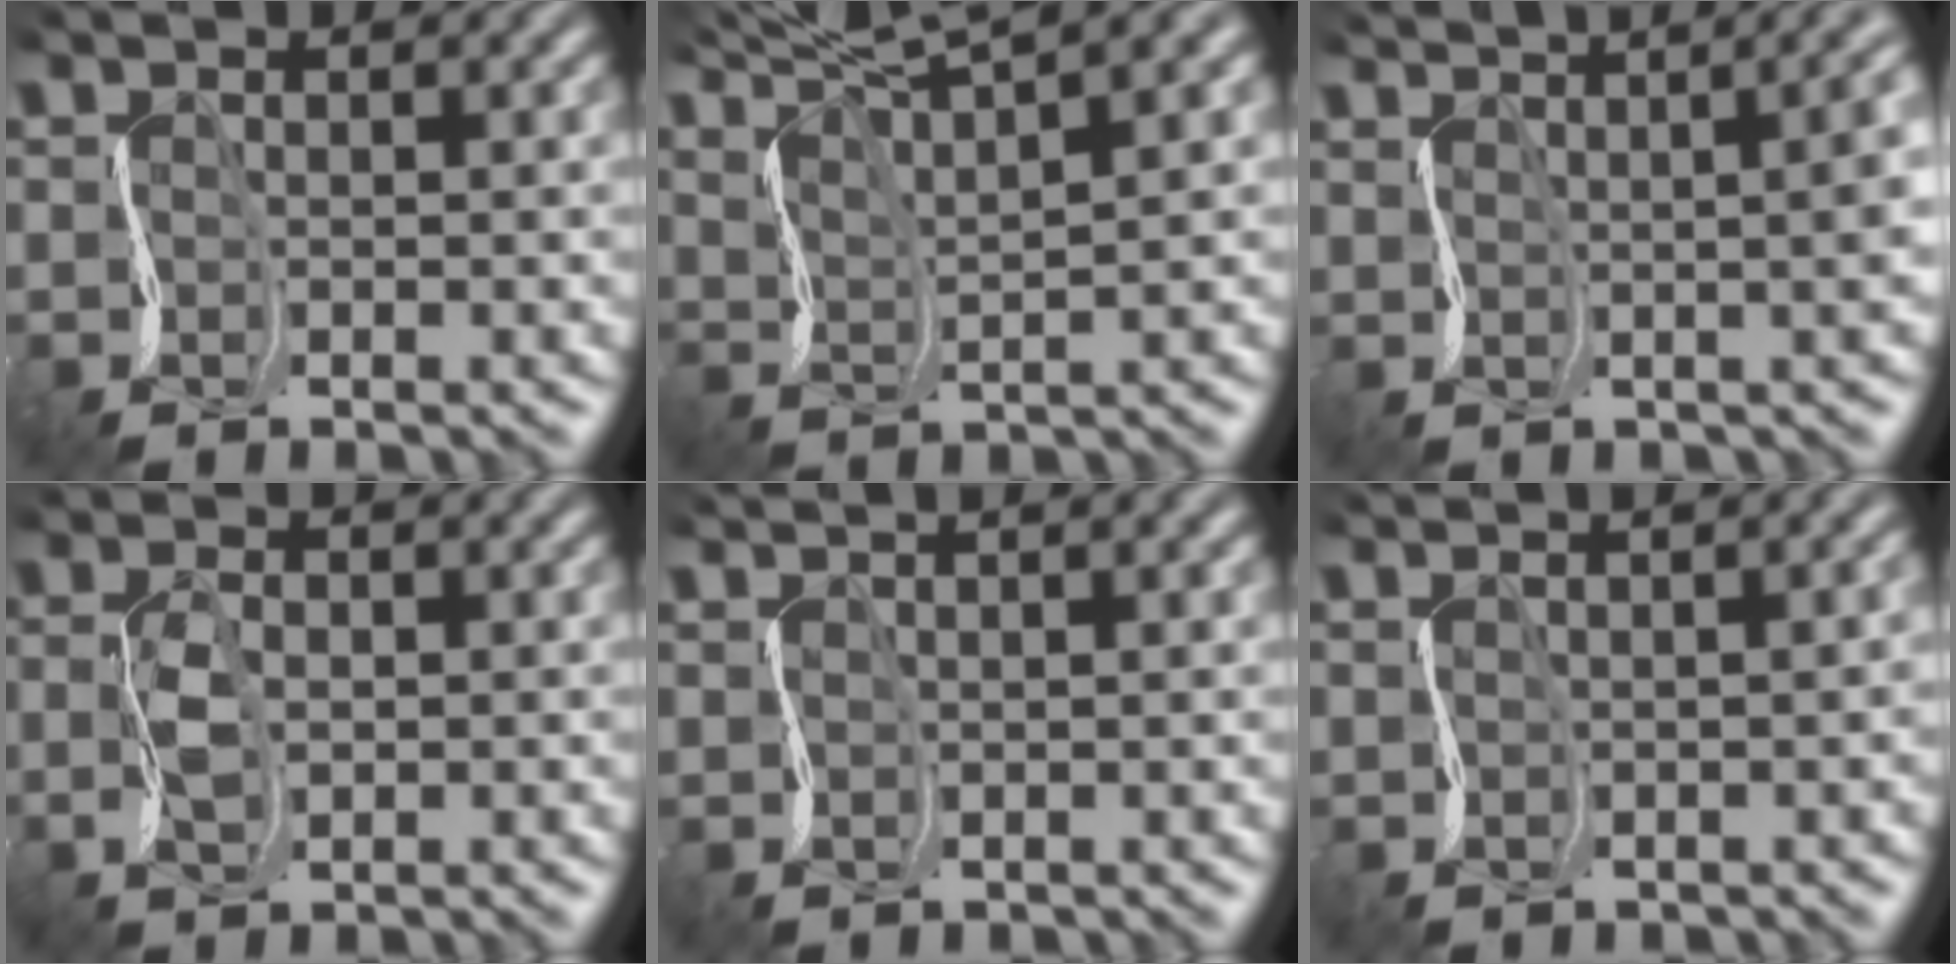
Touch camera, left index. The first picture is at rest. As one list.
[{"total": 8.3, "force": [7.8, 0.1, 2.8], "torque": [-0.070, 0.028, 0.122]}, {"total": 10.3, "force": [3.4, 4.8, 8.4], "torque": [-0.049, 0.069, 0.018]}, {"total": 1.3, "force": [0.0, 0.8, 1.0], "torque": [-0.047, 0.006, -0.001]}, {"total": 3.6, "force": [2.4, 1.4, 2.2], "torque": [-0.012, 0.031, 0.008]}, {"total": 3.5, "force": [0.6, 2.0, 2.9], "torque": [0.006, 0.025, -0.003]}]